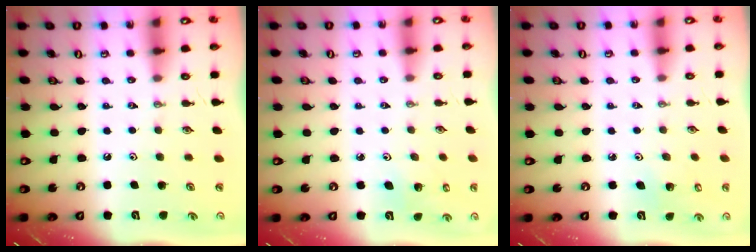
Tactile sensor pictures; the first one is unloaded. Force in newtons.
{"total": 3.7, "press": 3.6, "slide": 0.8}
{"total": 3.0, "press": 2.9, "slide": 0.5}